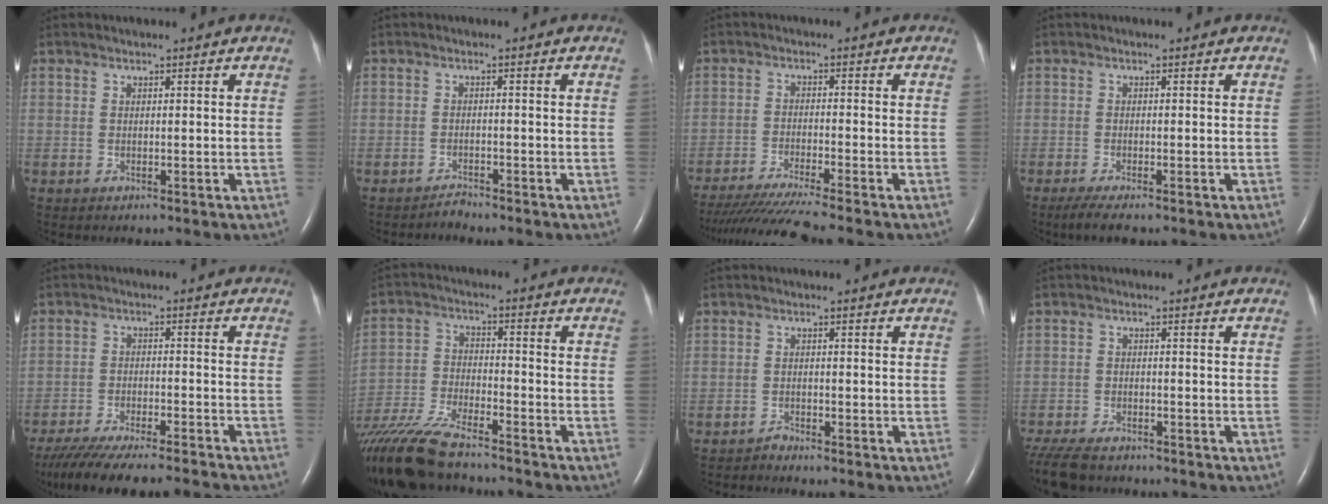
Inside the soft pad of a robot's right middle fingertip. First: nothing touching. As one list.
[{"total": 1.3, "force": [-1.3, 0.0, -0.3], "torque": [0.006, -0.006, -0.021]}, {"total": 11.4, "force": [-10.0, -1.8, 5.1], "torque": [-0.071, -0.032, -0.165]}, {"total": 3.6, "force": [-2.7, 0.5, 2.4], "torque": [-0.045, -0.011, -0.043]}, {"total": 16.3, "force": [-14.8, 0.8, 6.9], "torque": [-0.125, -0.031, -0.225]}, {"total": 15.5, "force": [-13.1, 2.3, 8.0], "torque": [-0.173, -0.039, -0.234]}, {"total": 1.1, "force": [-1.0, -0.1, -0.3], "torque": [0.007, -0.006, -0.018]}, {"total": 9.6, "force": [-8.1, 3.0, 4.1], "torque": [-0.087, -0.020, -0.132]}]